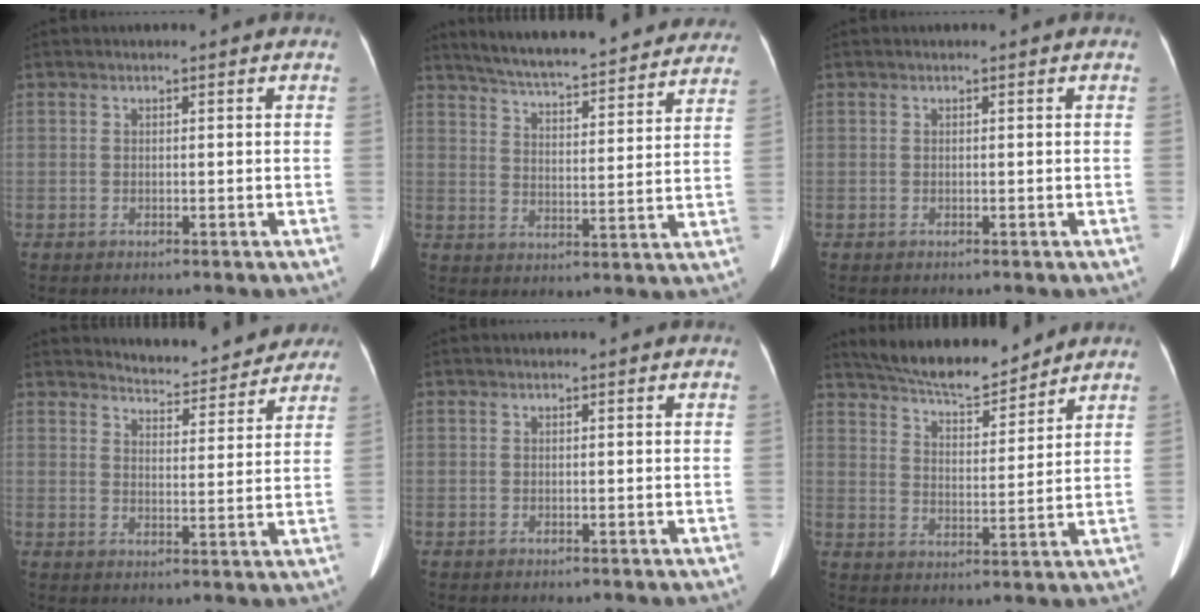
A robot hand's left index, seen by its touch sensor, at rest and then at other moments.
{"total": 25.7, "force": [23.4, 3.8, 9.8], "torque": [-0.152, -0.021, 0.301]}
{"total": 0.0}
{"total": 10.5, "force": [10.2, 2.1, 1.4], "torque": [-0.008, -0.004, 0.123]}
{"total": 0.0}
{"total": 11.2, "force": [10.5, 1.6, 3.7], "torque": [-0.064, 0.004, 0.174]}